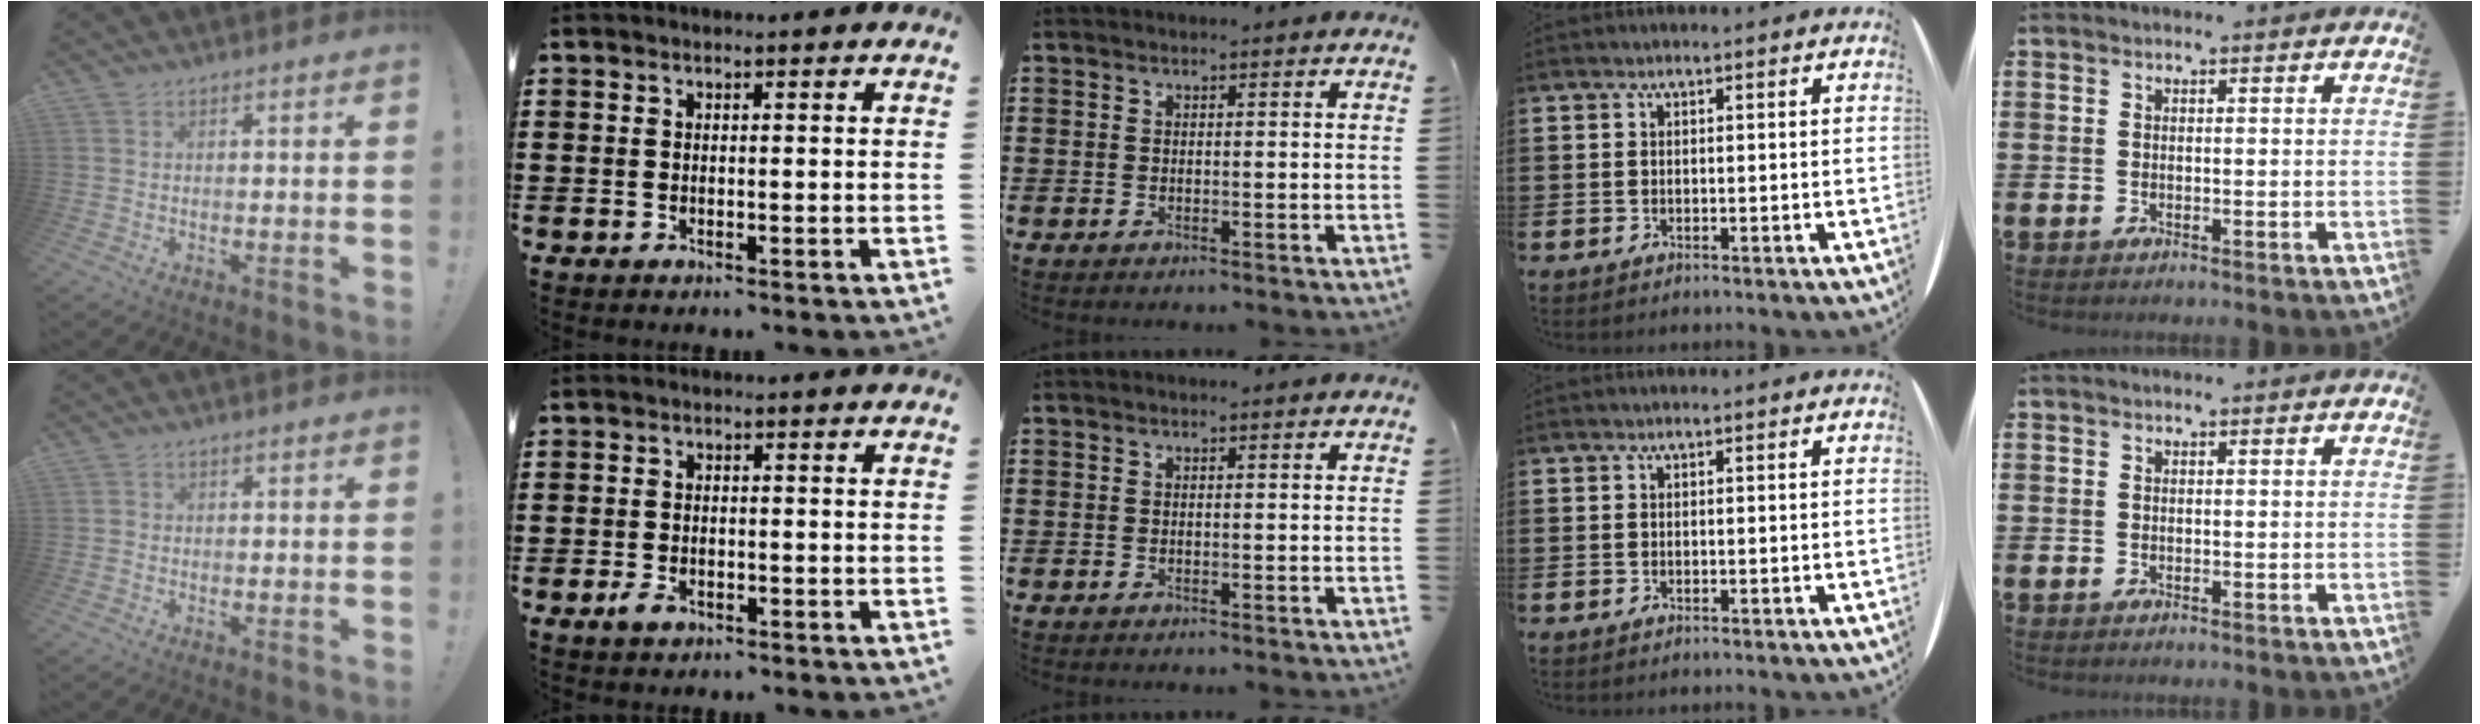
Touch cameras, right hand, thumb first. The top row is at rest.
{"thumb": {"total": 0.9, "force": [-0.3, 0.8, 0.2], "torque": [-0.010, 0.006, -0.004]}, "index": {"total": 1.6, "force": [-0.9, 1.0, 1.0], "torque": [-0.026, -0.003, -0.018]}}